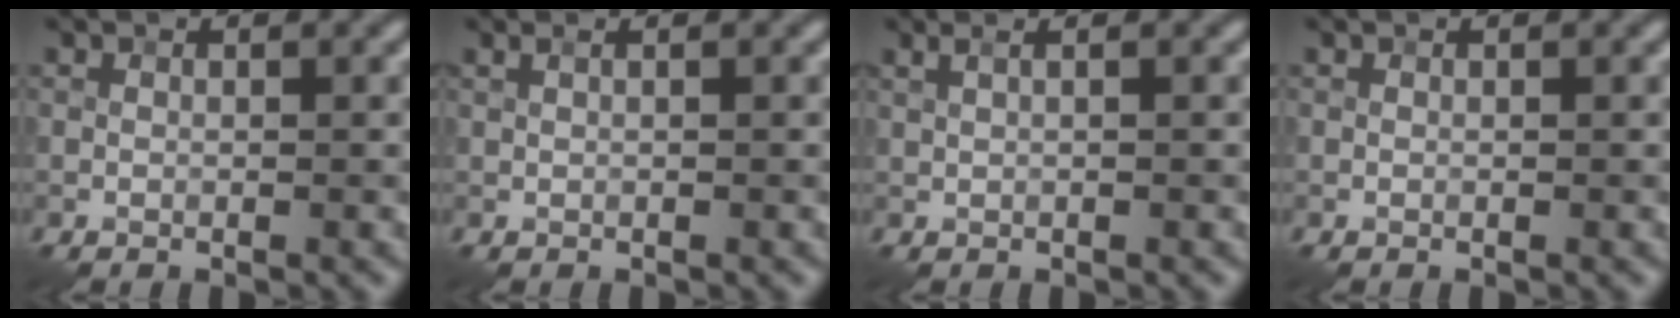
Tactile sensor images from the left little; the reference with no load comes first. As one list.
[{"total": 0.8, "force": [0.4, 0.3, 0.6], "torque": [-0.011, 0.000, 0.006]}, {"total": 2.3, "force": [1.2, 1.1, 1.7], "torque": [-0.015, 0.012, -0.002]}, {"total": 0.0}]